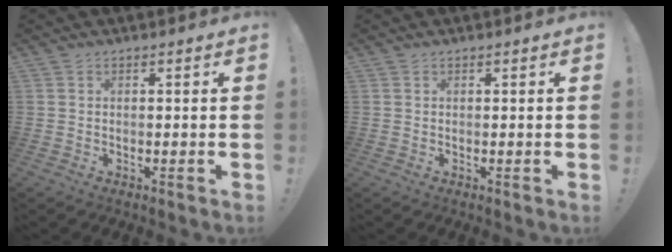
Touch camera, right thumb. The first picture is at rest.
{"total": 0.0}